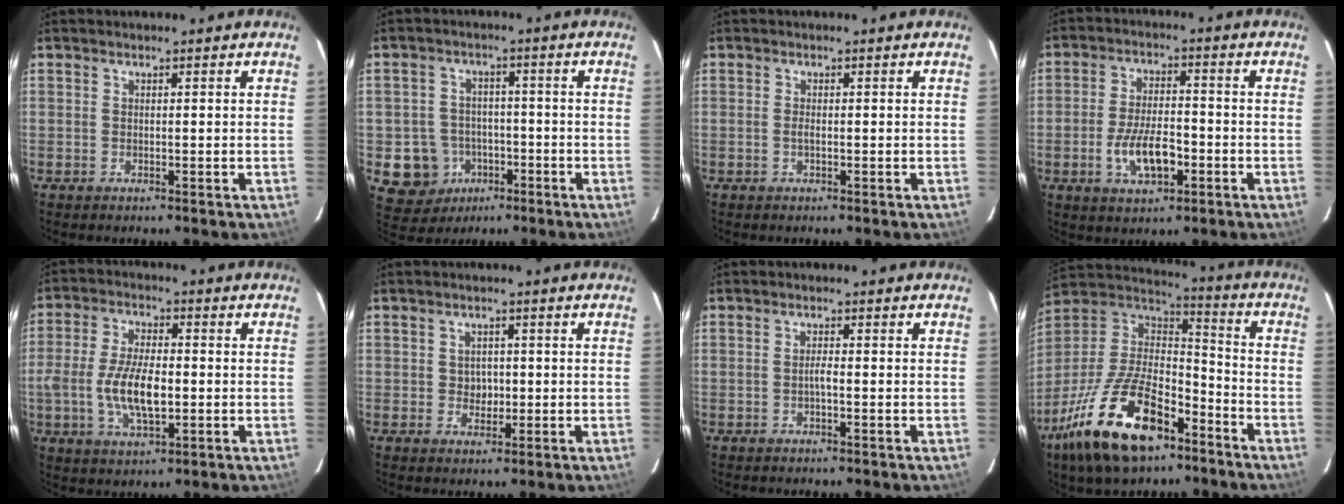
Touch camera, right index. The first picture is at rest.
{"total": 9.2, "force": [-3.5, 8.4, 1.7], "torque": [-0.063, 0.025, -0.037]}
{"total": 0.8, "force": [-0.2, 0.2, 0.7], "torque": [-0.015, -0.001, -0.004]}
{"total": 9.1, "force": [-3.2, 4.1, 7.5], "torque": [-0.151, -0.001, -0.051]}
{"total": 10.7, "force": [-2.0, 4.5, 9.5], "torque": [-0.192, -0.001, -0.035]}
{"total": 2.8, "force": [-0.2, 2.5, 1.1], "torque": [-0.017, 0.006, 0.000]}
{"total": 1.3, "force": [-0.5, 0.1, 1.1], "torque": [-0.021, 0.004, -0.012]}
{"total": 24.3, "force": [-14.2, 11.1, 16.2], "torque": [-0.335, -0.019, -0.246]}